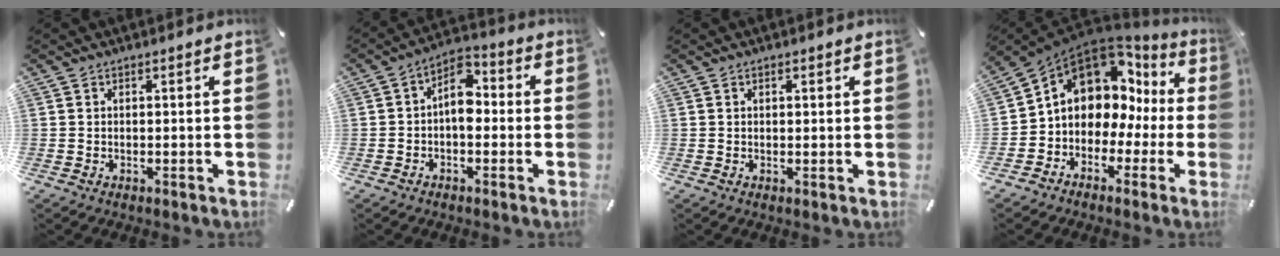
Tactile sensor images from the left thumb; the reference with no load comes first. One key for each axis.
{"total": 7.2, "fx": -0.8, "fy": 4.6, "fz": 5.5, "tx": -0.091, "ty": 0.007, "tz": -0.019}
{"total": 0.9, "fx": 0.3, "fy": 0.6, "fz": 0.6, "tx": -0.012, "ty": 0.005, "tz": 0.004}
{"total": 10.2, "fx": 4.0, "fy": 8.1, "fz": 4.8, "tx": -0.089, "ty": -0.038, "tz": 0.073}